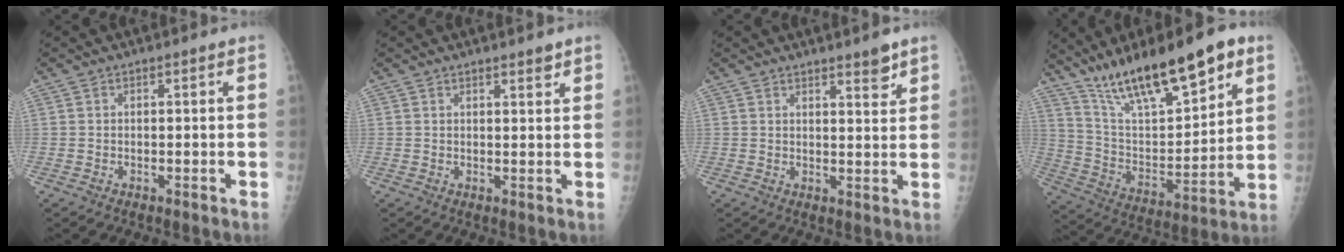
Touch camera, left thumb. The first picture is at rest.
{"total": 1.9, "force": [1.6, 0.6, 0.9], "torque": [-0.005, -0.010, 0.022]}
{"total": 3.5, "force": [2.7, 0.7, 2.0], "torque": [-0.018, -0.023, 0.040]}
{"total": 22.8, "force": [14.8, 6.9, 15.9], "torque": [-0.238, -0.049, 0.262]}